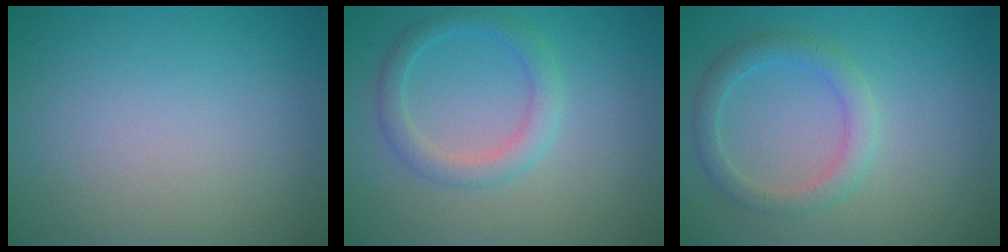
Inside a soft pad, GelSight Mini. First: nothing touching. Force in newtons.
{"total": 2.7, "press": 2.7, "slide": 0.1}
{"total": 2.7, "press": 2.7, "slide": 0.2}